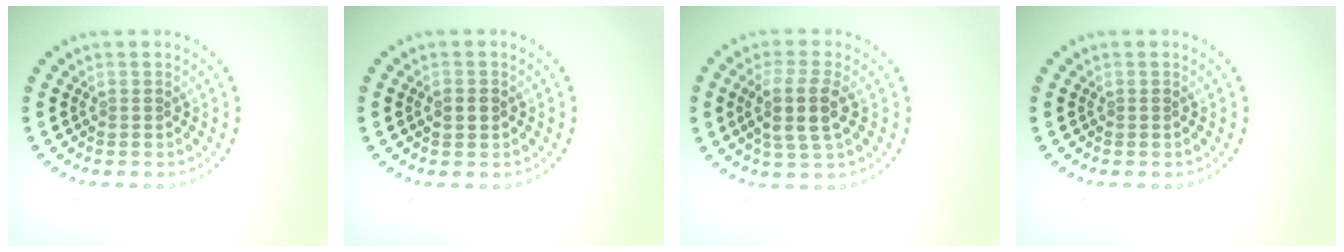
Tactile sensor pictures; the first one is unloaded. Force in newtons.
{"total": 1.6, "press": 1.6, "slide": 0.3}
{"total": 3.6, "press": 3.2, "slide": 1.7}
{"total": 0.0}